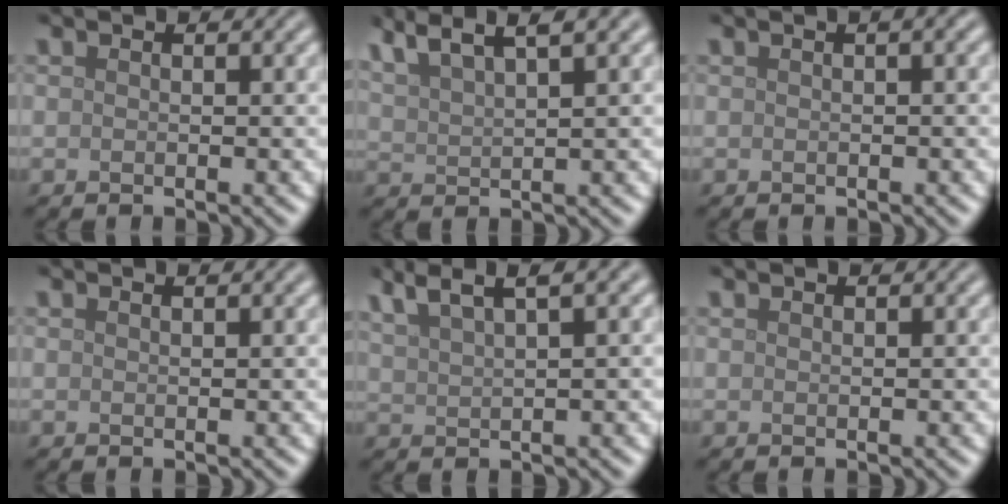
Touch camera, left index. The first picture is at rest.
{"total": 5.9, "force": [4.5, 1.2, 3.8], "torque": [-0.062, 0.020, 0.078]}
{"total": 1.7, "force": [0.6, 0.4, 1.5], "torque": [-0.019, 0.010, 0.006]}
{"total": 0.6, "force": [0.5, 0.1, 0.3], "torque": [-0.003, 0.003, 0.007]}
{"total": 5.4, "force": [4.0, 1.1, 3.5], "torque": [-0.058, 0.022, 0.072]}
{"total": 0.0}